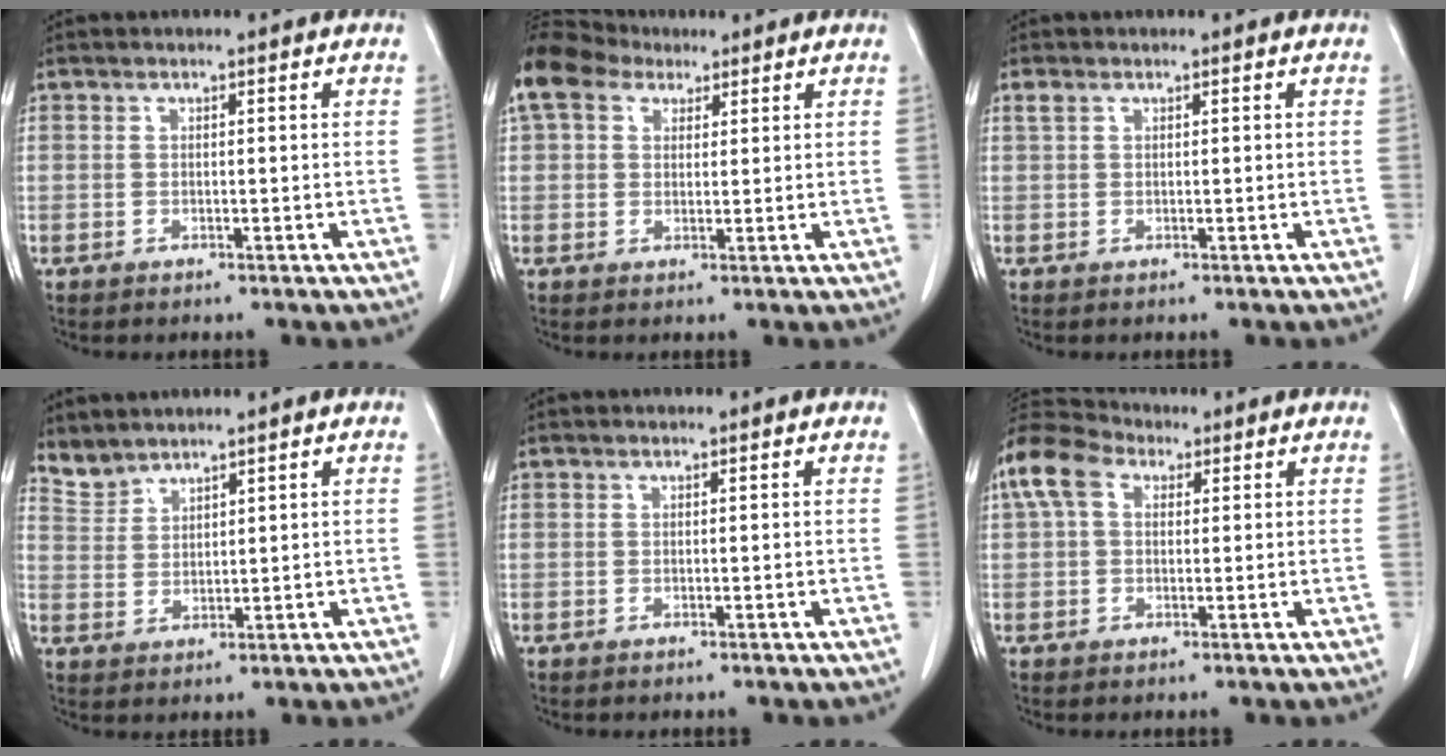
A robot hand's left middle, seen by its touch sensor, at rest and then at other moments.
{"total": 8.2, "force": [5.3, 5.1, 3.7], "torque": [-0.087, 0.045, 0.102]}
{"total": 0.8, "force": [0.5, 0.4, 0.4], "torque": [-0.015, 0.012, 0.013]}
{"total": 3.3, "force": [3.3, 0.6, -0.3], "torque": [0.000, 0.007, 0.075]}
{"total": 0.0}
{"total": 6.7, "force": [2.7, 4.2, 4.4], "torque": [-0.106, 0.041, 0.048]}